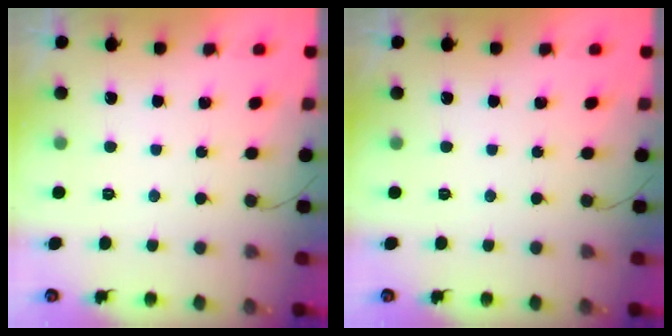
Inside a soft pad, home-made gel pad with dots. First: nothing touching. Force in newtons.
{"total": 0.0}